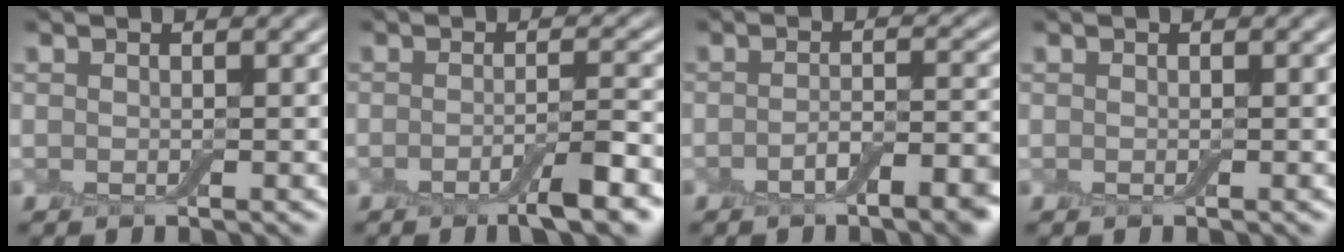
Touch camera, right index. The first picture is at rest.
{"total": 3.9, "force": [-2.2, 0.5, 3.2], "torque": [-0.050, -0.001, -0.038]}
{"total": 4.6, "force": [-2.7, 1.4, 3.4], "torque": [-0.052, -0.002, -0.038]}
{"total": 0.0}